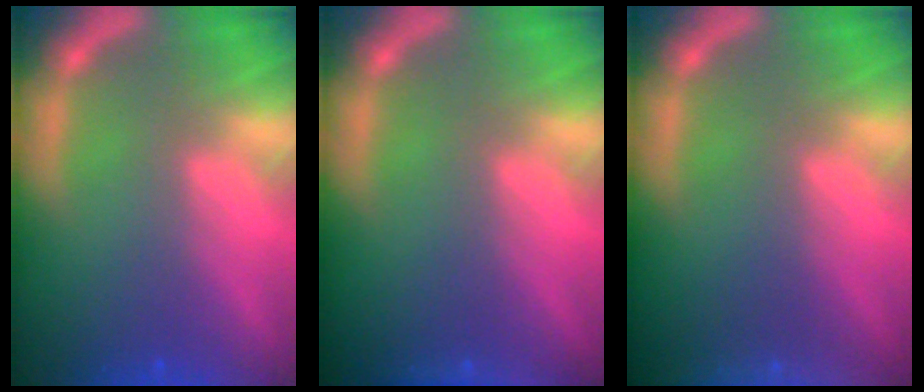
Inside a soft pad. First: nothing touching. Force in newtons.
{"total": 1.4}
{"total": 6.0}